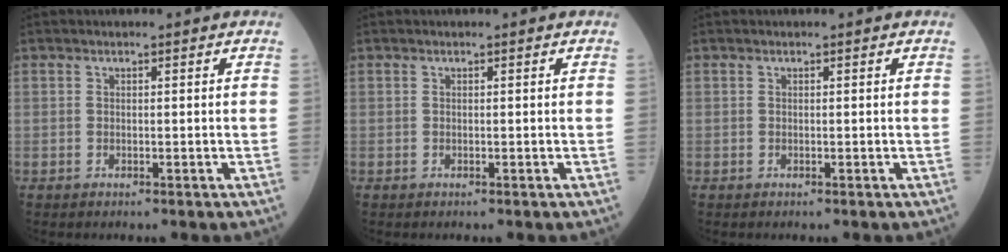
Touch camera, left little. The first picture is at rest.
{"total": 0.0}
{"total": 0.0}